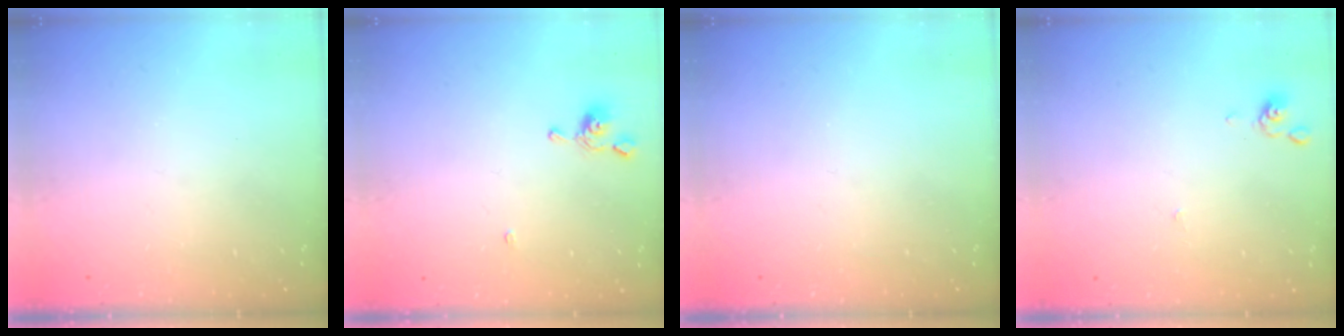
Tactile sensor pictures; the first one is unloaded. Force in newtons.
{"total": 2.2, "press": 2.2, "slide": 0.3}
{"total": 0.0}
{"total": 1.0, "press": 1.0, "slide": 0.2}